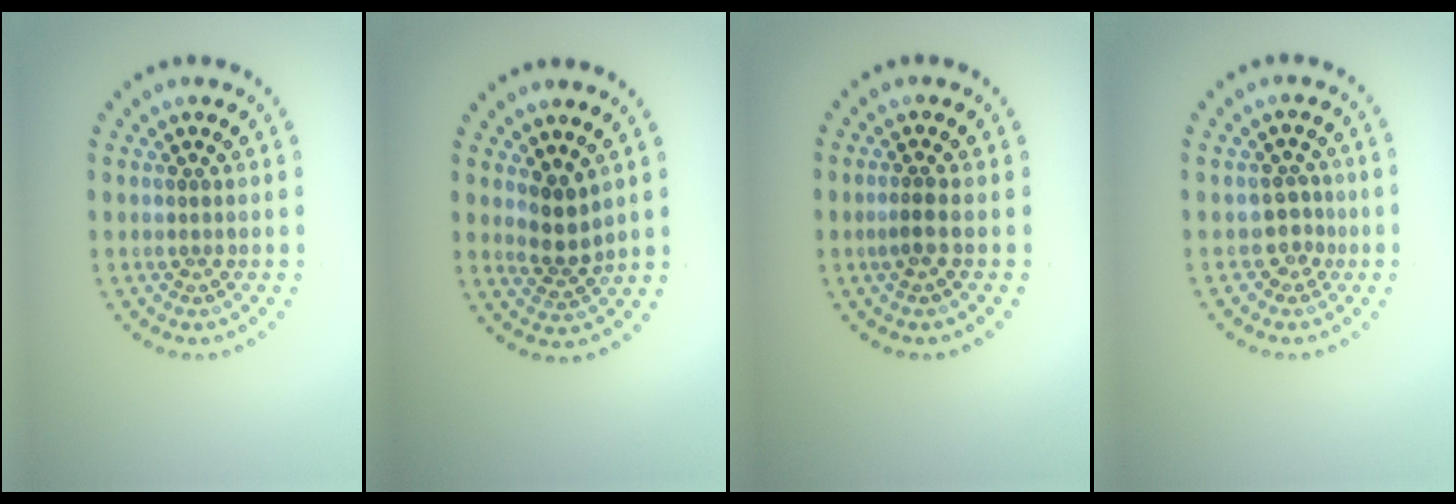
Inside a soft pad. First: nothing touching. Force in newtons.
{"total": 2.2, "press": 1.8, "slide": 1.4}
{"total": 1.3, "press": 1.0, "slide": 0.8}
{"total": 1.6, "press": 1.3, "slide": 1.1}